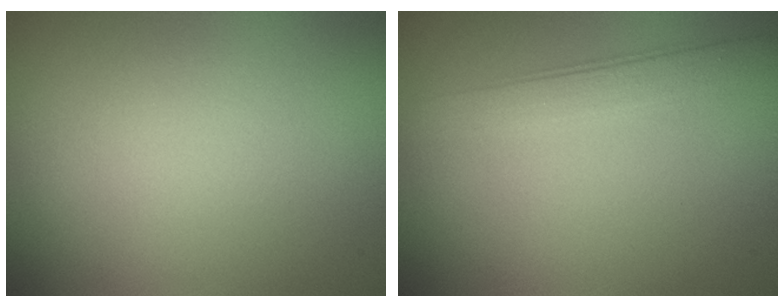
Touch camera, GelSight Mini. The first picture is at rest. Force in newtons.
{"total": 2.9, "press": 2.9, "slide": 0.2}